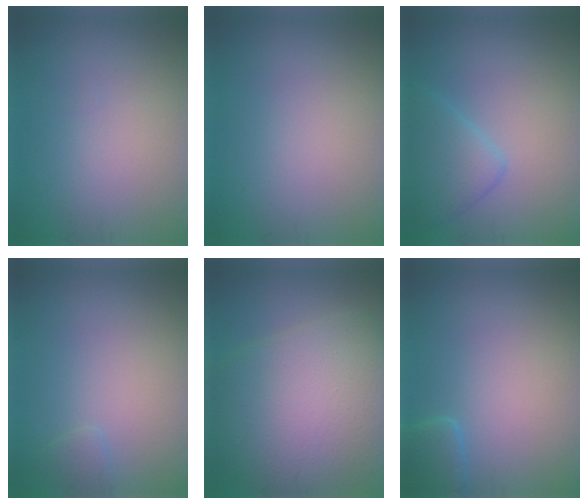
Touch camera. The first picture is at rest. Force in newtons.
{"total": 0.0}
{"total": 2.3, "press": 2.3, "slide": 0.0}
{"total": 0.8, "press": 0.8, "slide": 0.0}
{"total": 12.5, "press": 12.5, "slide": 0.3}
{"total": 1.6, "press": 1.6, "slide": 0.2}